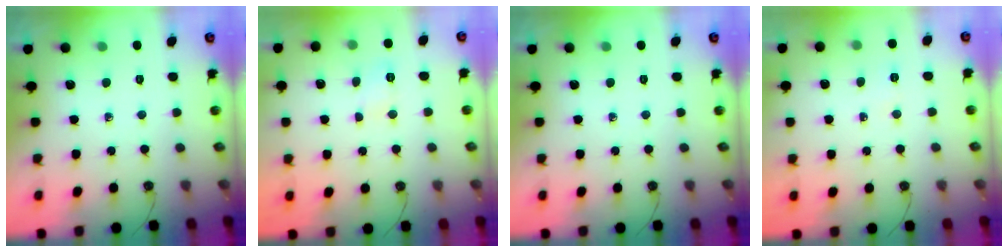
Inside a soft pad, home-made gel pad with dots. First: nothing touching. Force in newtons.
{"total": 4.8, "press": 4.8, "slide": 0.5}
{"total": 0.0}
{"total": 2.6, "press": 2.4, "slide": 0.9}